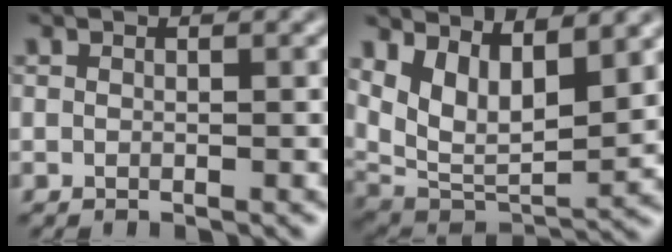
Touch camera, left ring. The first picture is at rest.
{"total": 8.5, "force": [3.7, 4.2, 6.4], "torque": [-0.122, -0.018, 0.073]}